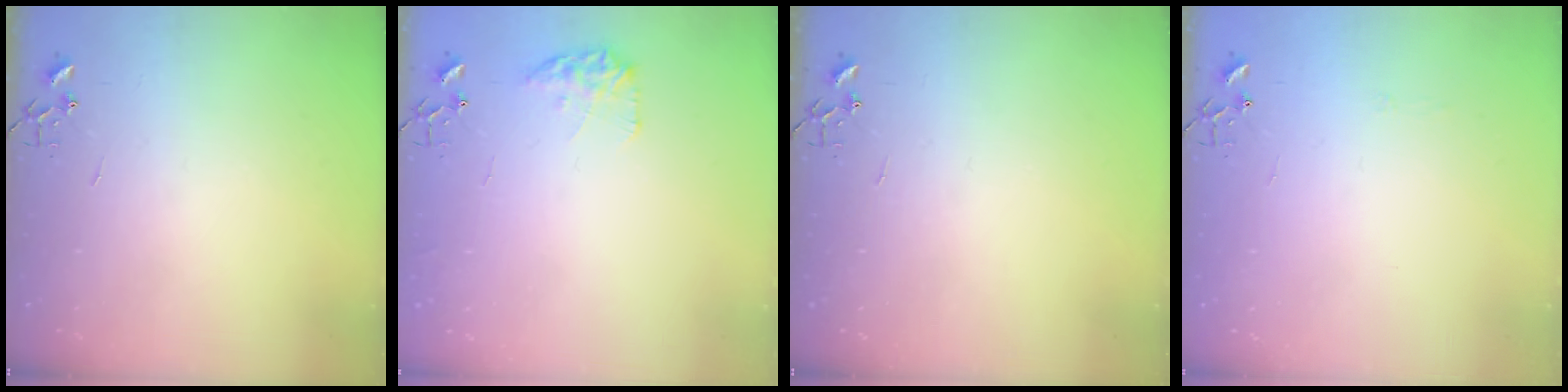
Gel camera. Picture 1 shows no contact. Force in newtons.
{"total": 10.1, "press": 10.1, "slide": 0.5}
{"total": 0.0}
{"total": 2.8, "press": 2.8, "slide": 0.5}